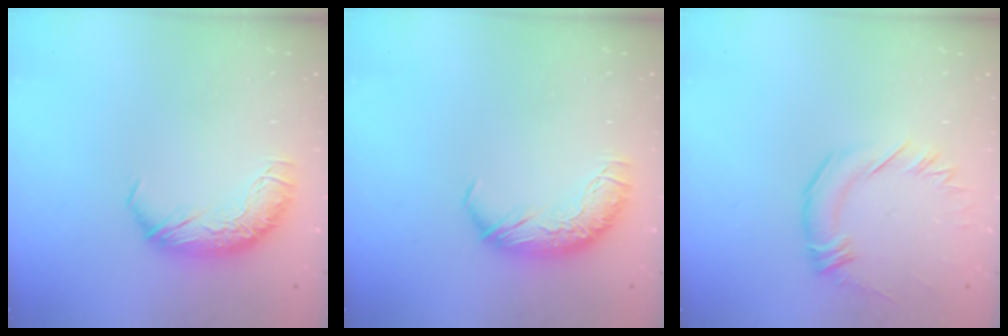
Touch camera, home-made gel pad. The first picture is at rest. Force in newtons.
{"total": 0.0}
{"total": 1.1, "press": 0.9, "slide": 0.6}